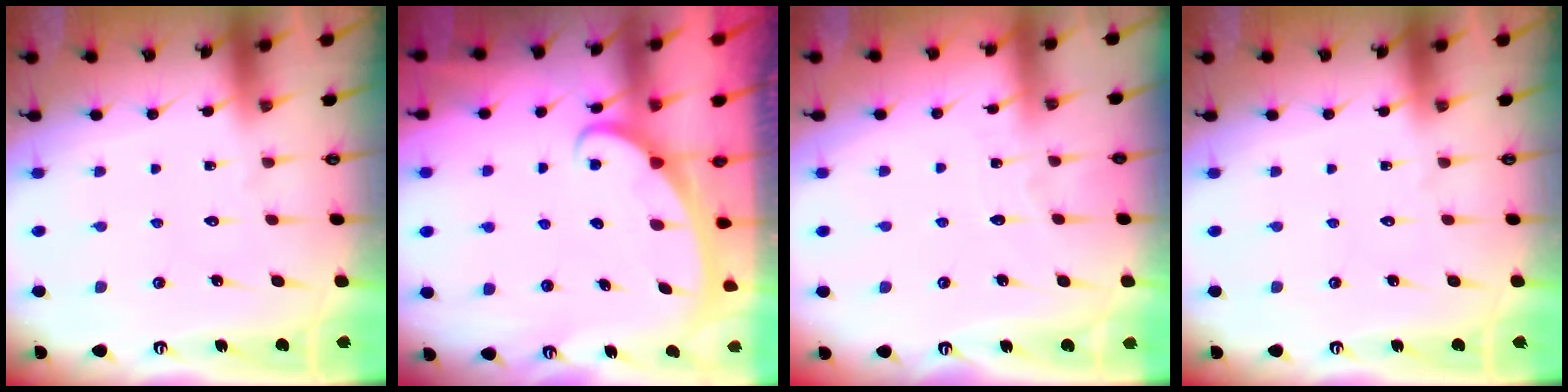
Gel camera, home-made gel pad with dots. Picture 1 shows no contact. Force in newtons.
{"total": 2.6, "press": 2.6, "slide": 0.3}
{"total": 2.1, "press": 2.1, "slide": 0.3}
{"total": 0.0}